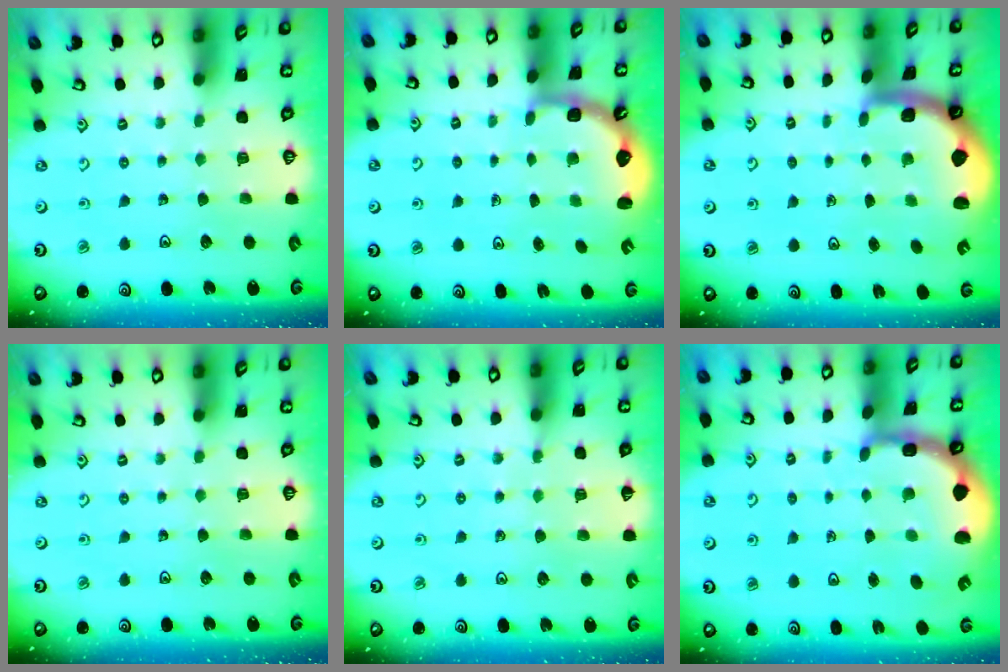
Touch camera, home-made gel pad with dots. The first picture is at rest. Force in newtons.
{"total": 2.5, "press": 2.1, "slide": 1.3}
{"total": 1.7, "press": 1.6, "slide": 0.3}
{"total": 0.0}
{"total": 5.1, "press": 4.9, "slide": 1.6}
{"total": 4.6, "press": 4.5, "slide": 1.1}